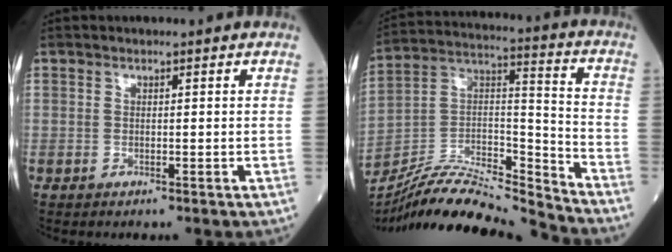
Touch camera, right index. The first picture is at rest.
{"total": 19.5, "force": [-18.4, 0.6, 6.3], "torque": [-0.119, 0.032, -0.323]}